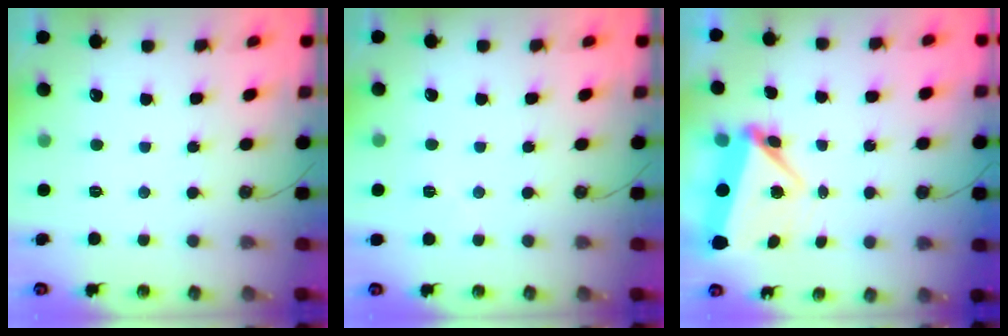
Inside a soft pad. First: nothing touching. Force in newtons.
{"total": 2.6, "press": 2.2, "slide": 1.5}
{"total": 6.5, "press": 6.5, "slide": 0.5}